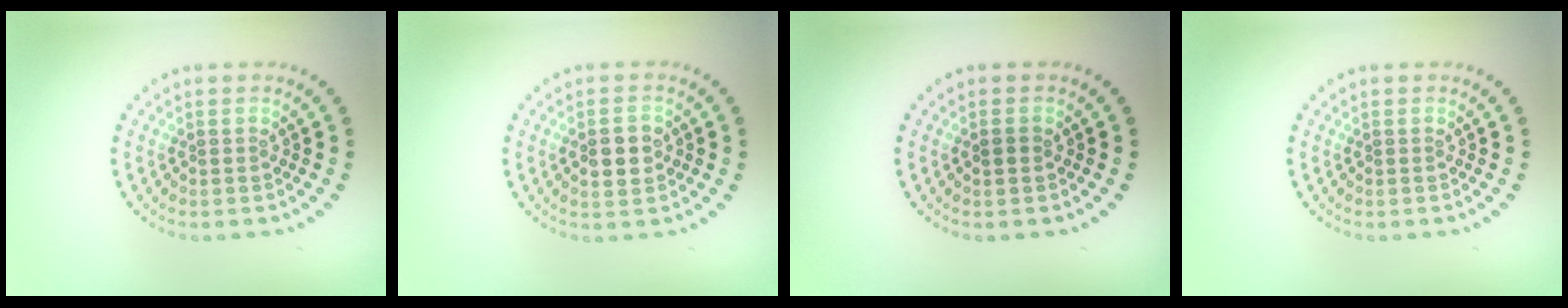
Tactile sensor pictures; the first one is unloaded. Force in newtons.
{"total": 2.5, "press": 2.5, "slide": 0.2}
{"total": 0.7, "press": 0.6, "slide": 0.2}
{"total": 0.0}